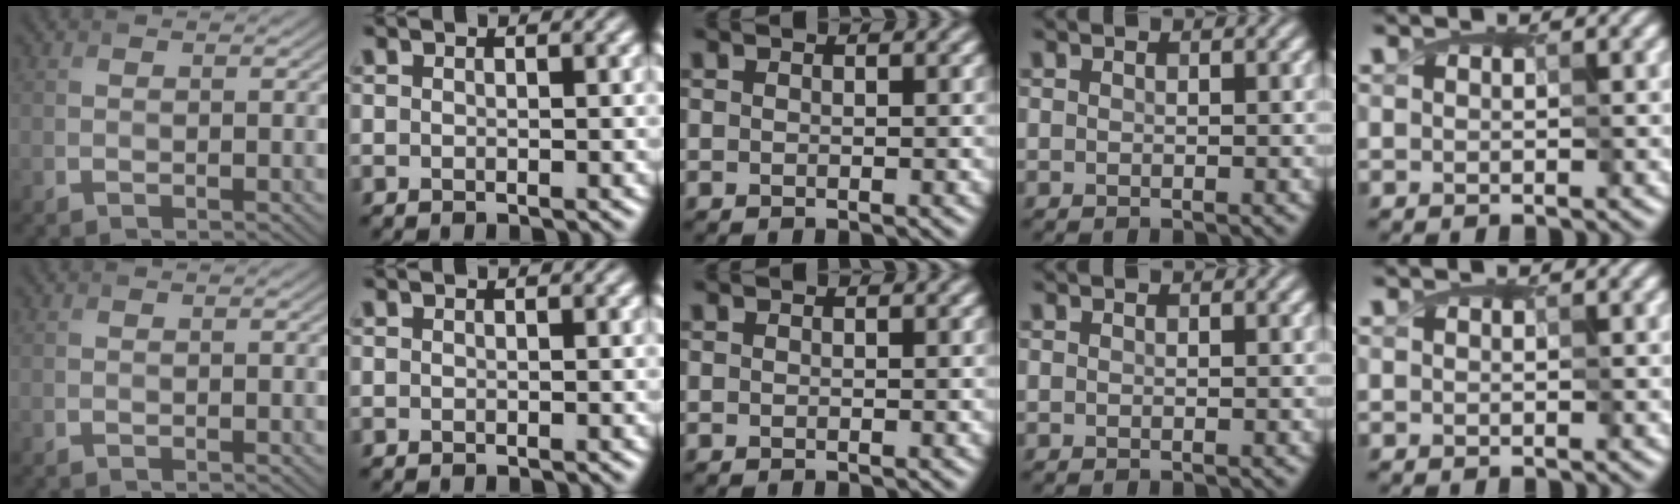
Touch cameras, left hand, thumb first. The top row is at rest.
{}